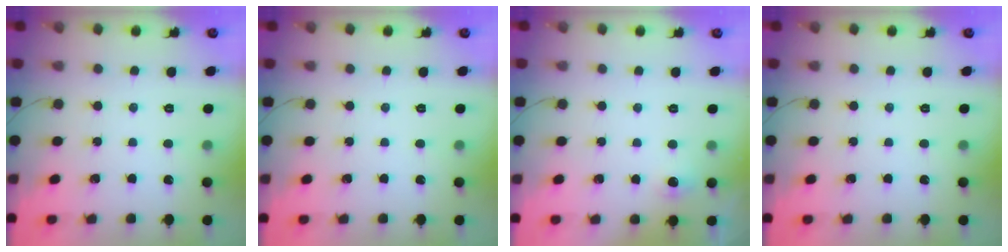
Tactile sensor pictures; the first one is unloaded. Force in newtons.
{"total": 0.0}
{"total": 4.3, "press": 3.8, "slide": 2.1}
{"total": 0.0}